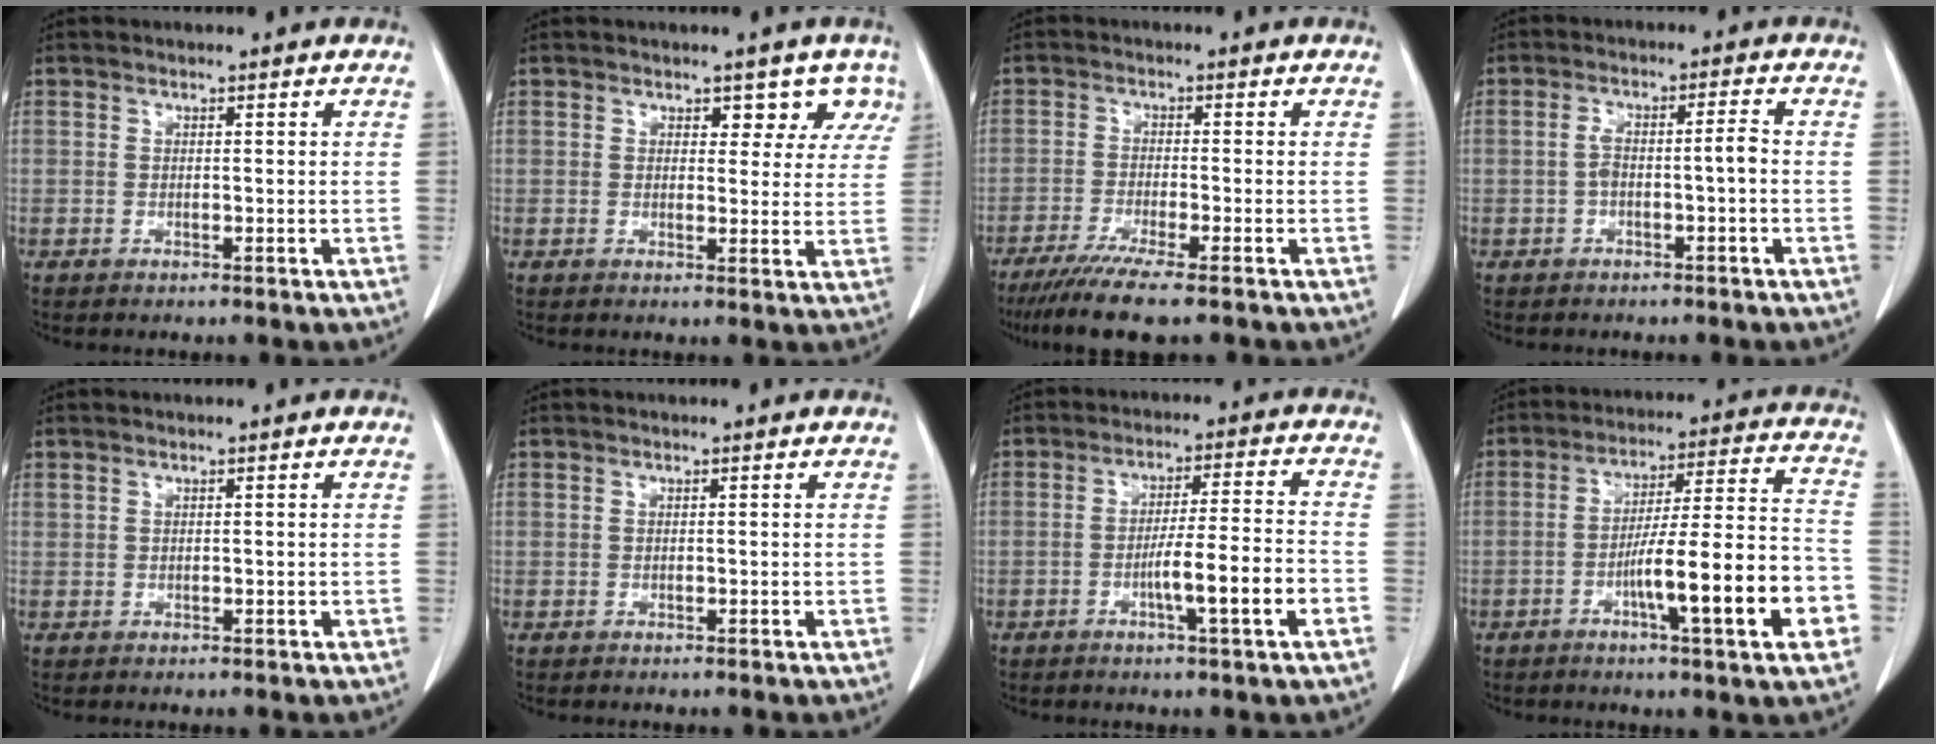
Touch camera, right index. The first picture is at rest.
{"total": 4.6, "force": [3.3, 2.9, 1.4], "torque": [0.010, -0.005, 0.024]}
{"total": 7.1, "force": [-5.6, -0.6, 4.4], "torque": [-0.064, -0.019, -0.092]}
{"total": 3.8, "force": [-1.0, 0.5, 3.7], "torque": [-0.069, 0.019, -0.012]}
{"total": 0.0}
{"total": 0.0}
{"total": 8.7, "force": [-3.3, -0.4, 8.0], "torque": [-0.127, 0.002, -0.053]}
{"total": 15.9, "force": [-5.7, 0.8, 14.8], "torque": [-0.224, 0.009, -0.086]}